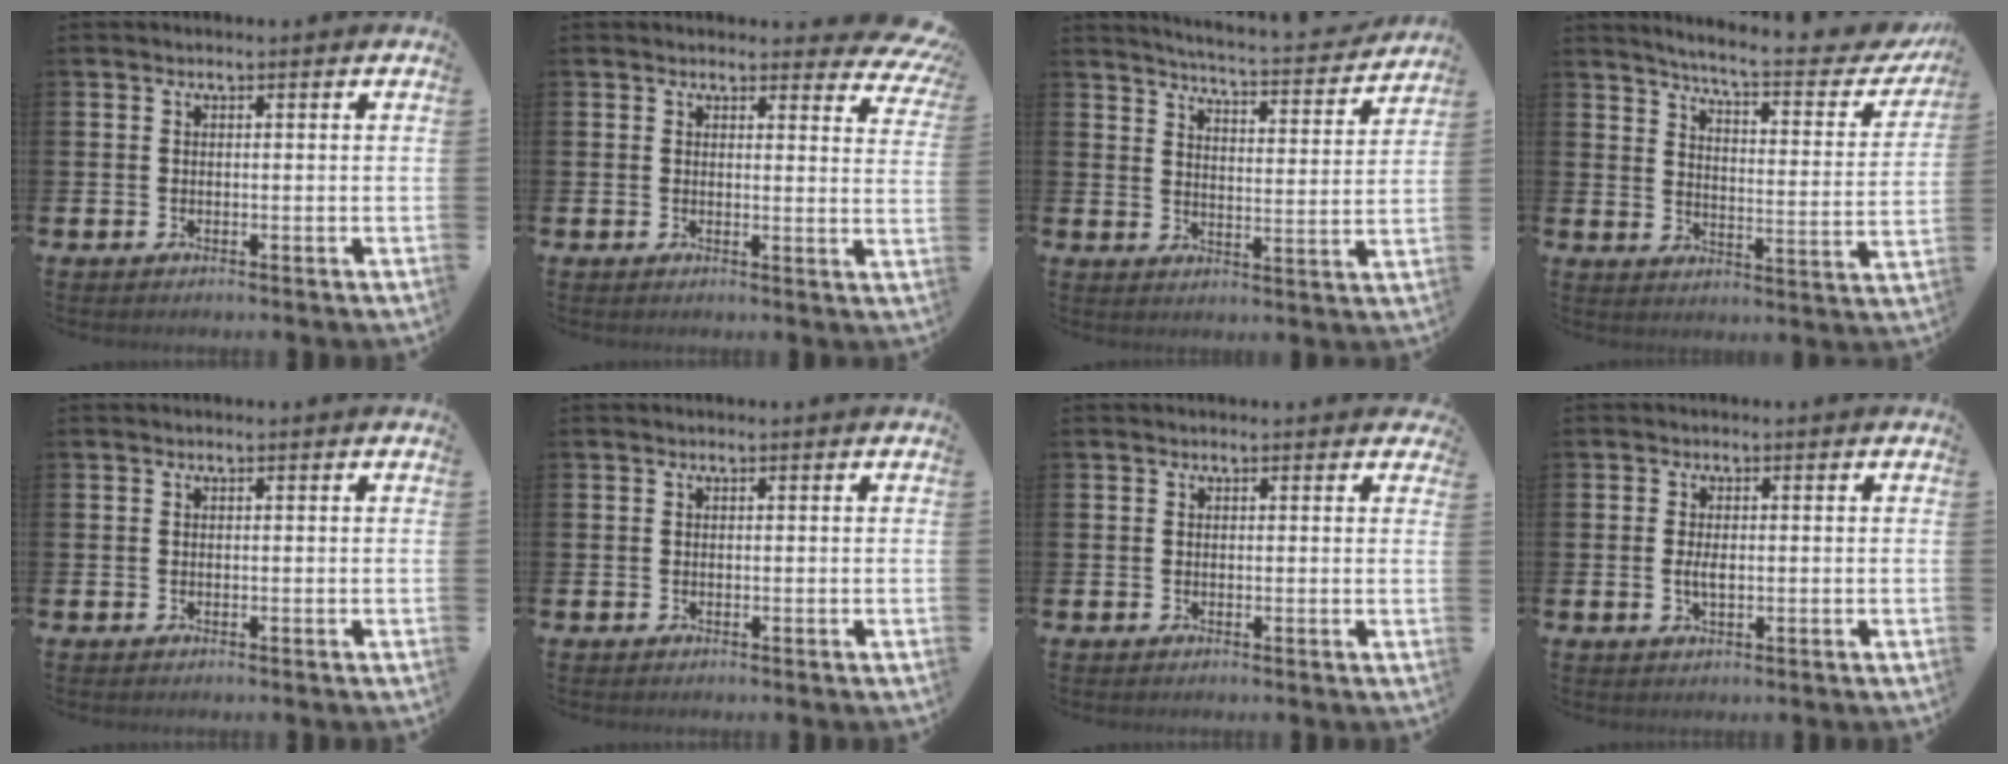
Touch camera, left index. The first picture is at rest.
{"total": 2.8, "force": [2.6, 1.0, 0.4], "torque": [0.001, -0.015, 0.042]}
{"total": 4.9, "force": [4.8, -0.2, 1.0], "torque": [-0.030, -0.044, 0.075]}
{"total": 6.1, "force": [5.6, 0.2, 2.5], "torque": [-0.061, -0.047, 0.085]}
{"total": 0.0}
{"total": 0.0}
{"total": 0.0}
{"total": 2.1, "force": [0.0, 1.0, 1.8], "torque": [-0.028, 0.000, -0.003]}